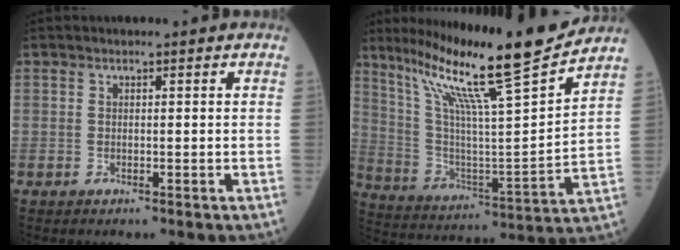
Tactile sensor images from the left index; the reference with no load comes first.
{"total": 21.3, "force": [16.5, -0.6, 13.4], "torque": [-0.224, -0.012, 0.273]}